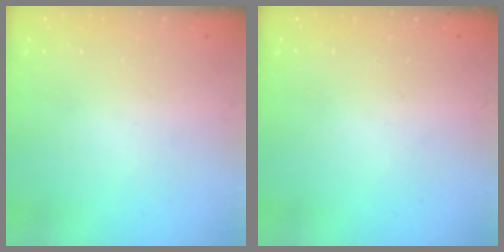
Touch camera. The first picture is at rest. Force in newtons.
{"total": 0.0}